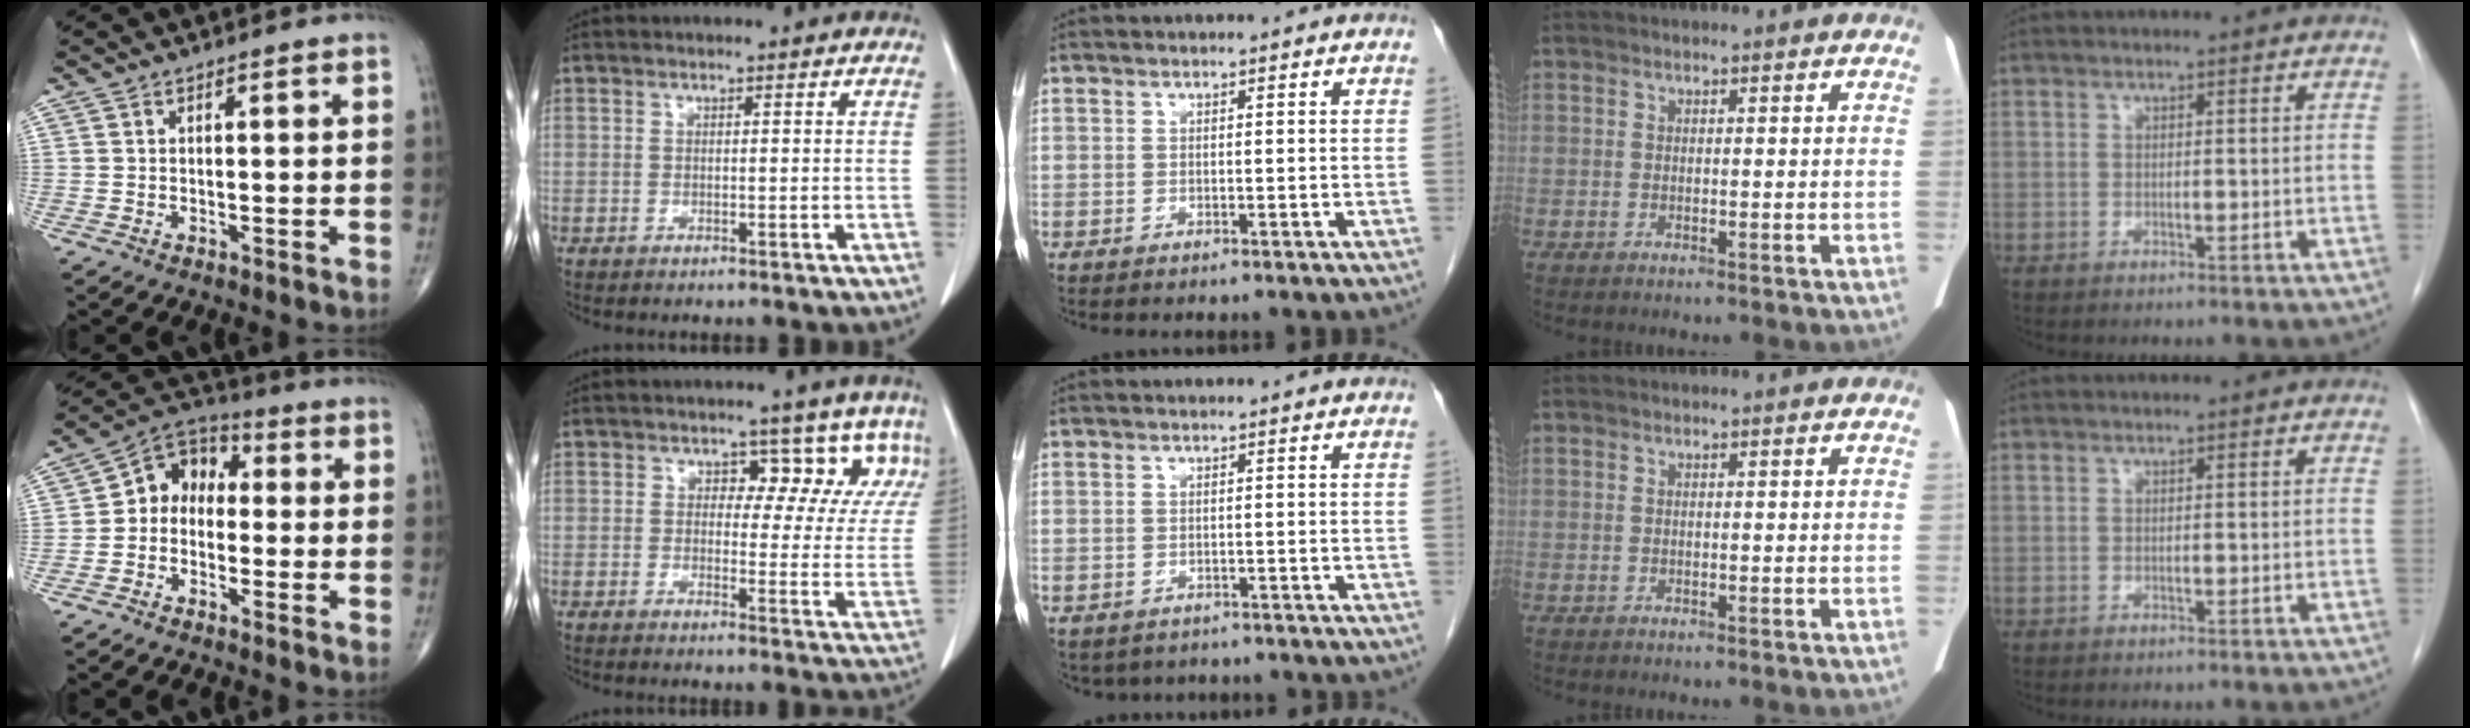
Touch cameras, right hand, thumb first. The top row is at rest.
{"thumb": {"total": 8.2, "force": [-0.8, 6.6, 4.8], "torque": [-0.044, 0.037, -0.038]}, "index": {"total": 8.6, "force": [5.7, 5.2, 3.7], "torque": [-0.016, -0.006, 0.046]}, "middle": {"total": 5.0, "force": [-4.0, 2.7, 1.1], "torque": [-0.006, 0.007, -0.046]}}